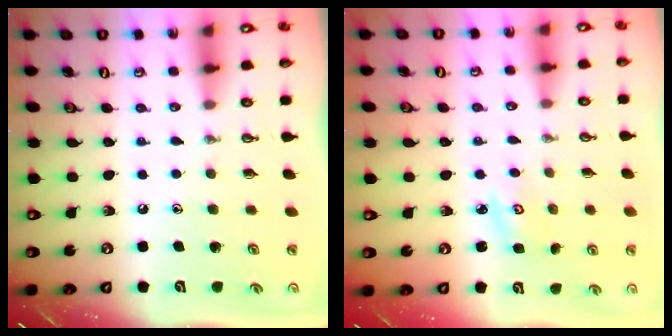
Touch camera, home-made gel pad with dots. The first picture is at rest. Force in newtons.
{"total": 3.2, "press": 3.2, "slide": 0.4}